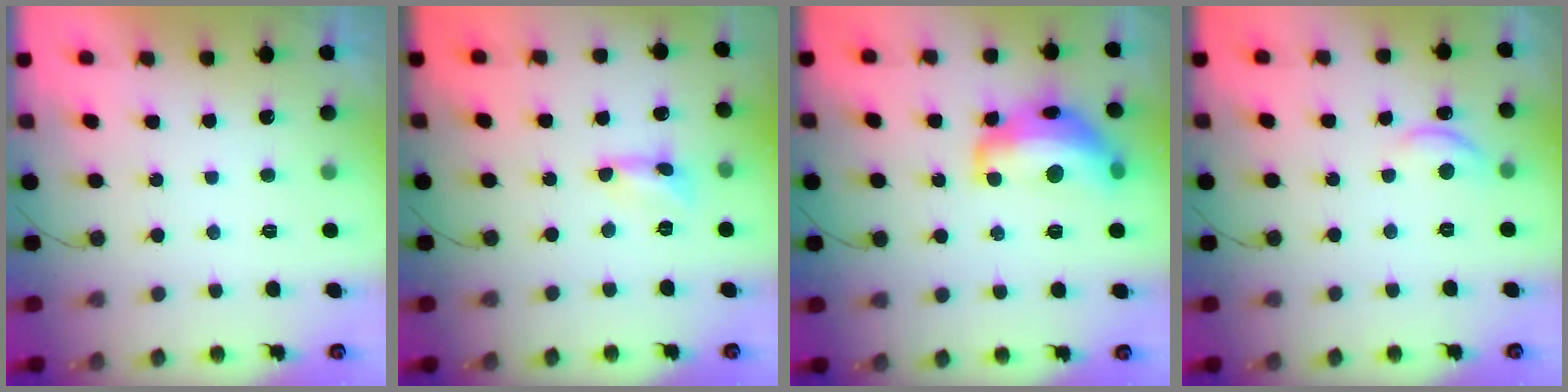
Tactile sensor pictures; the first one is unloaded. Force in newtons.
{"total": 1.7, "press": 1.7, "slide": 0.1}
{"total": 16.0, "press": 16.0, "slide": 0.9}
{"total": 9.0, "press": 9.0, "slide": 0.7}